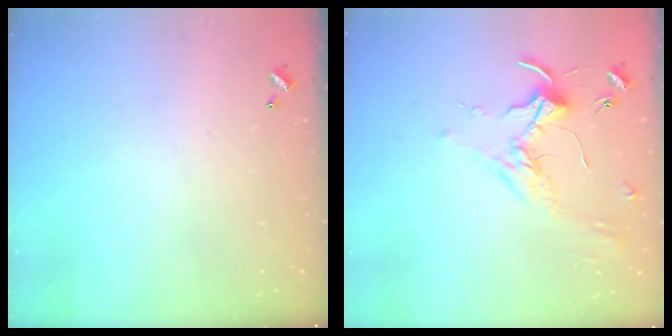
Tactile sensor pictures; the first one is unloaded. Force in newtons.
{"total": 1.7, "press": 1.7, "slide": 0.4}